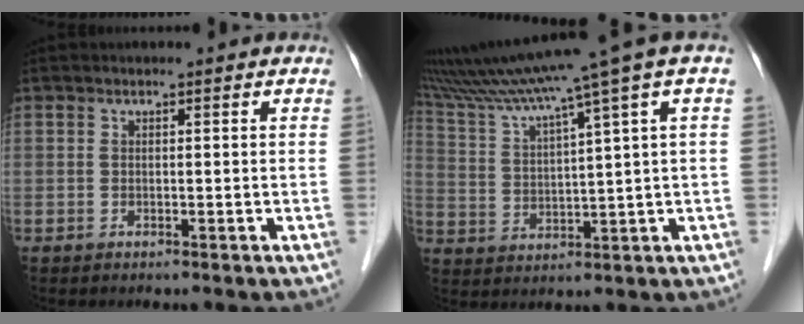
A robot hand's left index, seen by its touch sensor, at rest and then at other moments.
{"total": 14.2, "force": [10.1, -2.2, 9.7], "torque": [-0.166, 0.005, 0.164]}